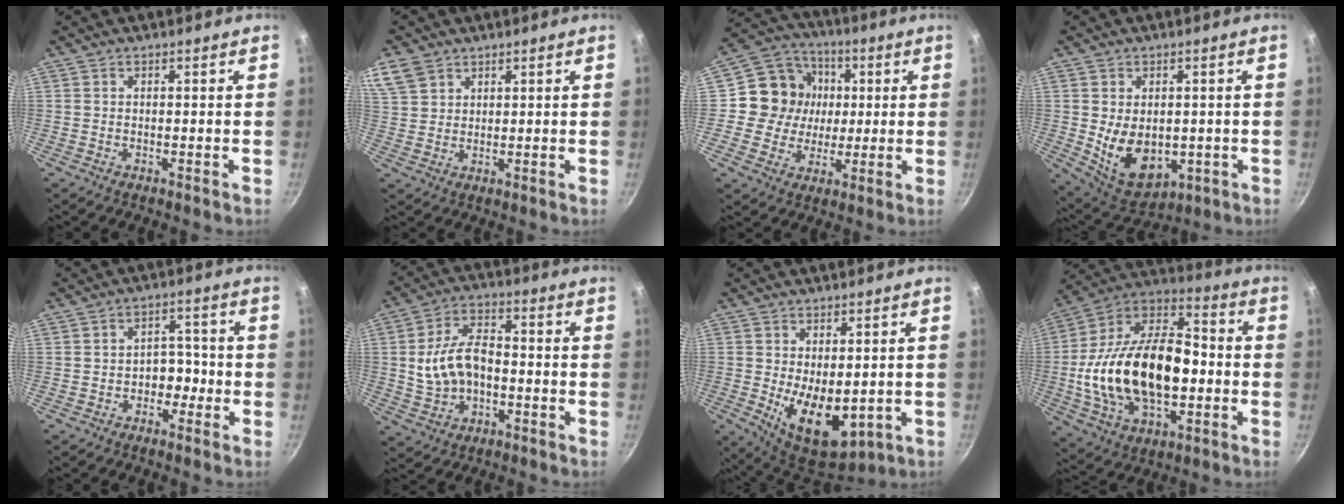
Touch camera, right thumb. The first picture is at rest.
{"total": 7.5, "force": [4.7, 5.1, 2.9], "torque": [-0.048, 0.000, 0.097]}
{"total": 13.1, "force": [1.3, 12.3, 4.5], "torque": [-0.050, 0.017, 0.010]}
{"total": 11.5, "force": [-0.8, 8.0, 8.2], "torque": [-0.109, -0.016, 0.017]}
{"total": 4.5, "force": [-1.7, 3.4, 2.4], "torque": [0.007, 0.027, -0.028]}
{"total": 11.5, "force": [-1.1, 7.4, 8.8], "torque": [-0.148, 0.030, -0.020]}
{"total": 12.5, "force": [-1.4, 7.2, 10.1], "torque": [-0.130, -0.023, 0.002]}
{"total": 27.0, "force": [-2.8, 15.9, 21.7], "torque": [-0.380, 0.043, -0.050]}